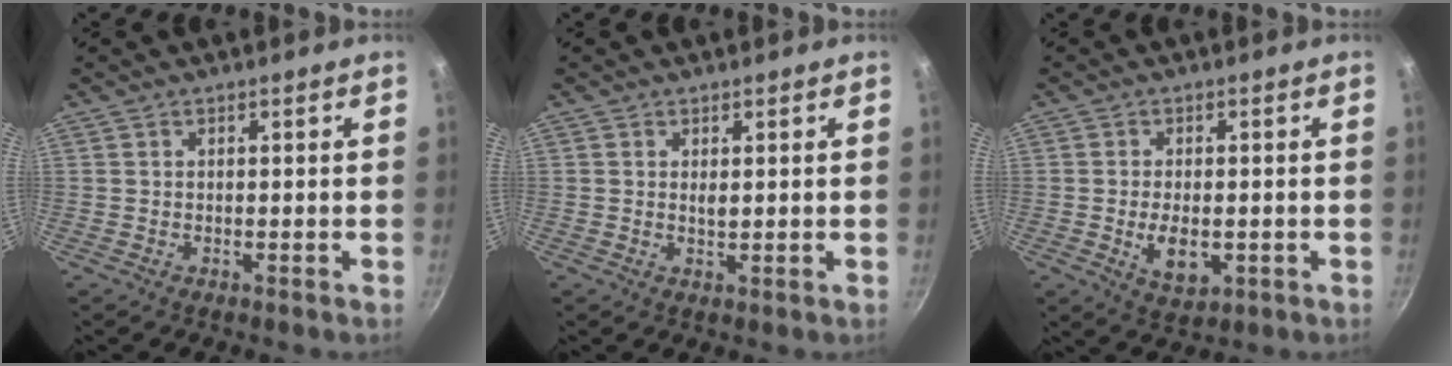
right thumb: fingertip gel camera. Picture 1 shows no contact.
{"total": 1.5, "force": [0.5, 0.6, 1.3], "torque": [-0.022, -0.003, 0.008]}
{"total": 6.5, "force": [-1.2, 3.7, 5.2], "torque": [-0.082, -0.004, -0.011]}